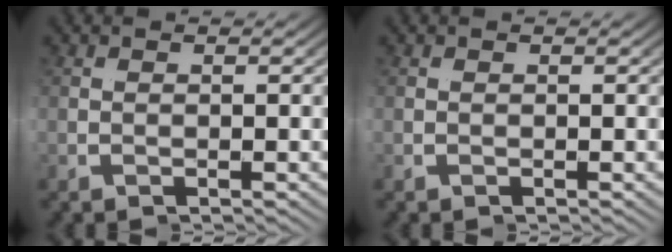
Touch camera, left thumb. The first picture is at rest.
{"total": 0.0}